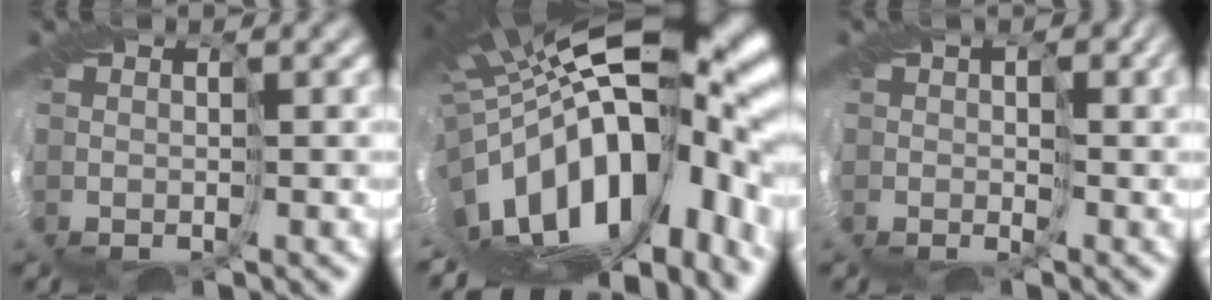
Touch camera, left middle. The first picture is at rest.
{"total": 19.7, "force": [-4.2, 9.8, 16.5], "torque": [-0.274, -0.031, -0.080]}
{"total": 1.7, "force": [-0.3, 1.1, 1.2], "torque": [-0.014, -0.004, -0.009]}